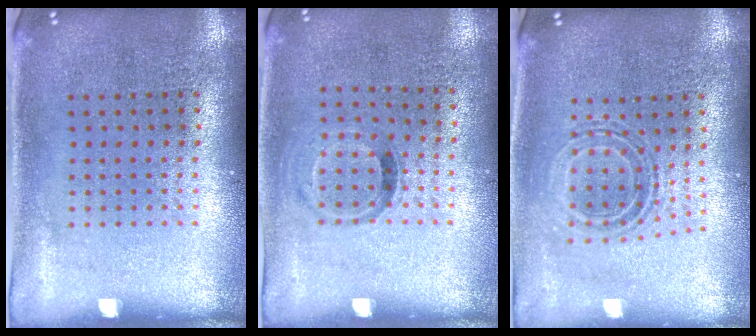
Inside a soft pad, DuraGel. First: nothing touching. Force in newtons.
{"total": 0.8, "press": 0.6, "slide": 0.6}
{"total": 0.6, "press": 0.5, "slide": 0.3}